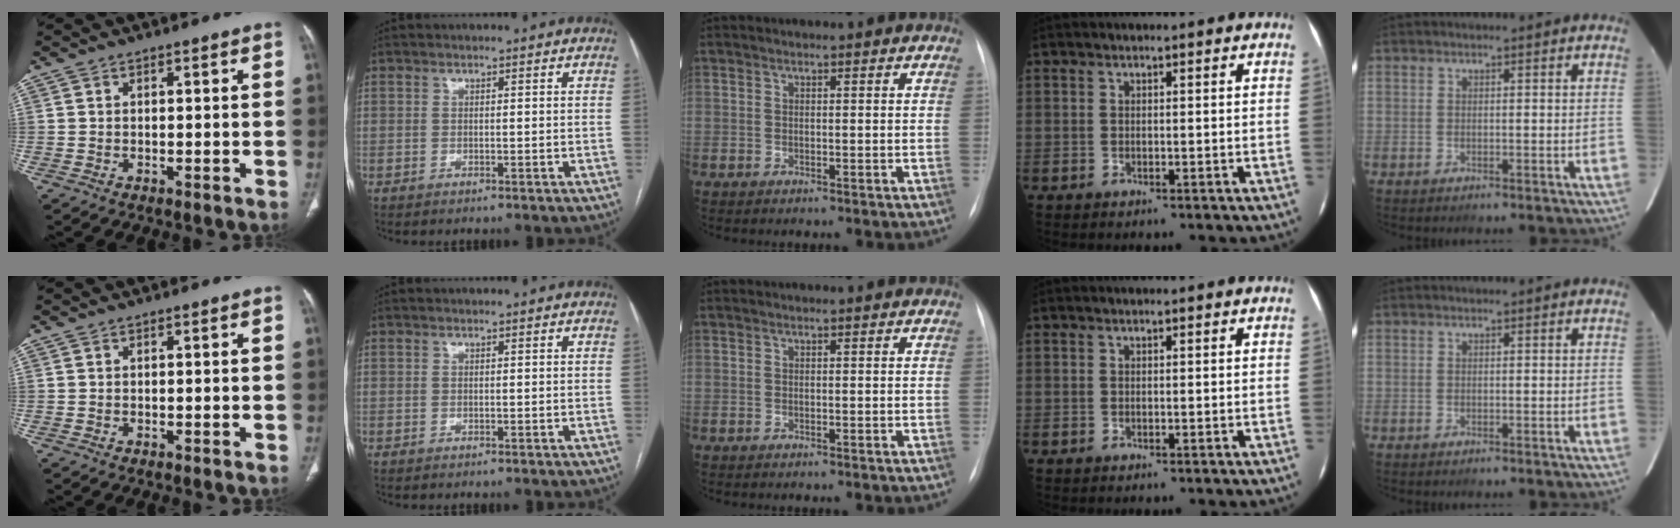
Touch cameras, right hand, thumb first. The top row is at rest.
{}